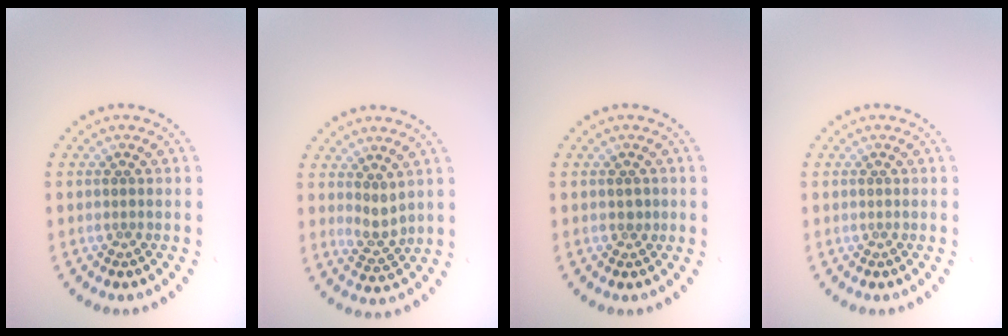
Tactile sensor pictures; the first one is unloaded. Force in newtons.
{"total": 1.8, "press": 1.4, "slide": 1.1}
{"total": 0.8, "press": 0.8, "slide": 0.3}
{"total": 0.0}